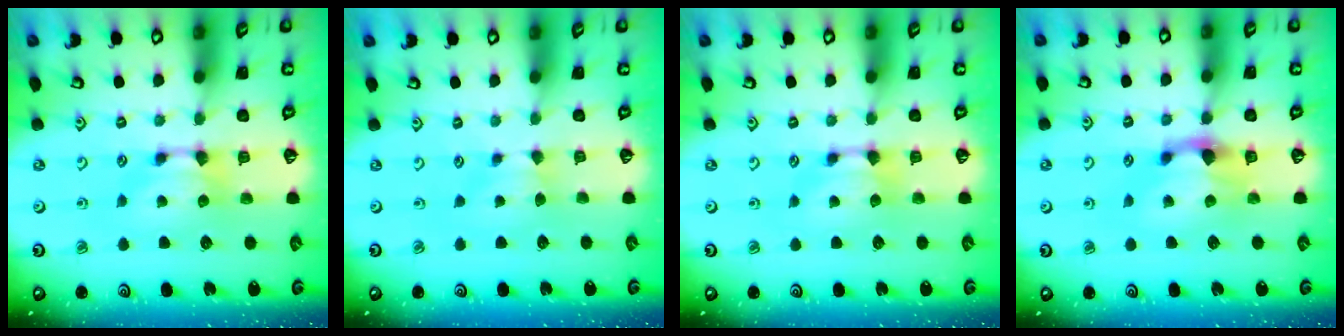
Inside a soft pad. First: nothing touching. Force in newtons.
{"total": 2.0, "press": 1.9, "slide": 0.7}
{"total": 0.0}
{"total": 1.7, "press": 1.2, "slide": 1.3}